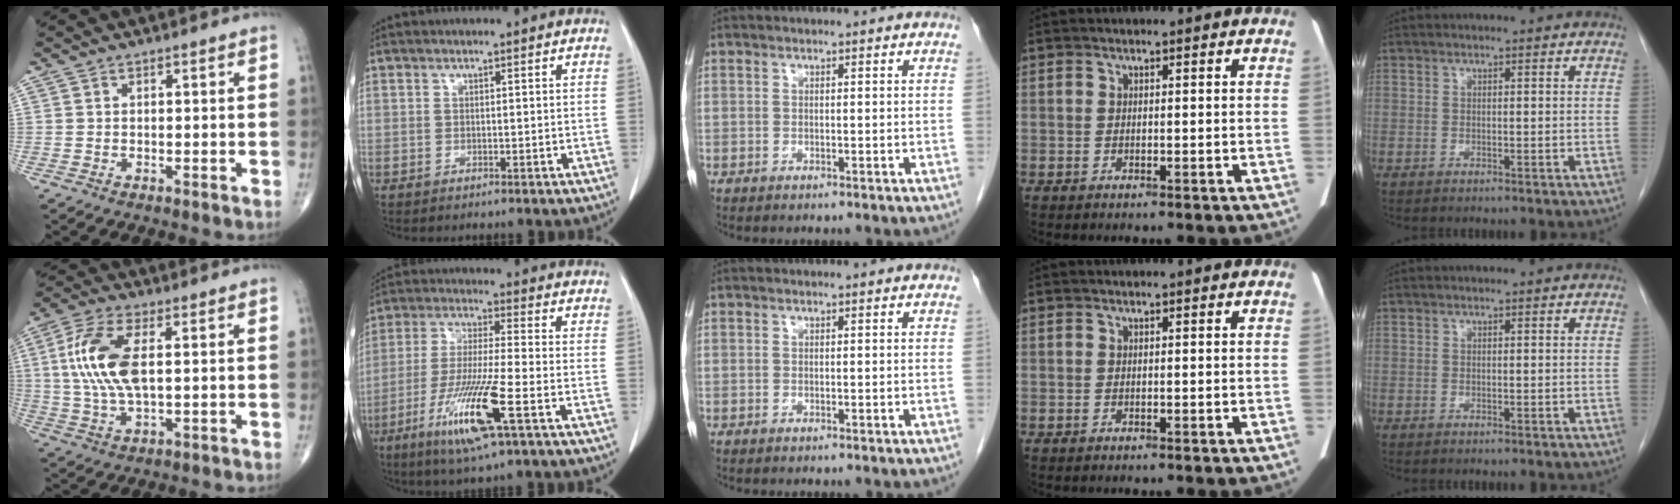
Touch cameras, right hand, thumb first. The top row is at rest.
{"thumb": {"total": 12.6, "force": [1.9, 5.5, 11.2], "torque": [-0.248, 0.003, 0.039]}, "index": {"total": 12.9, "force": [-5.7, 0.2, 11.6], "torque": [-0.236, -0.025, -0.104]}}